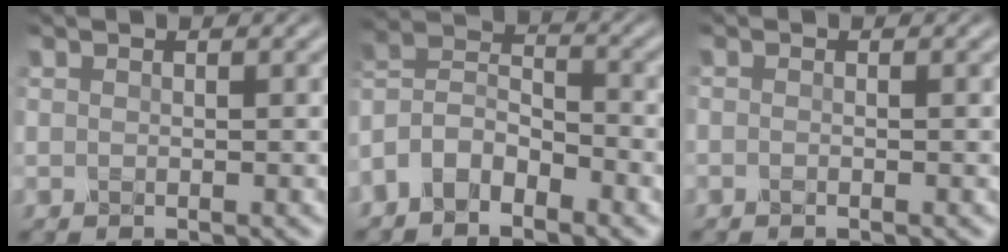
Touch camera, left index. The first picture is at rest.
{"total": 5.8, "force": [-3.5, 3.0, 3.4], "torque": [-0.065, 0.008, -0.080]}
{"total": 0.5, "force": [-0.3, 0.1, 0.4], "torque": [-0.006, -0.003, -0.006]}